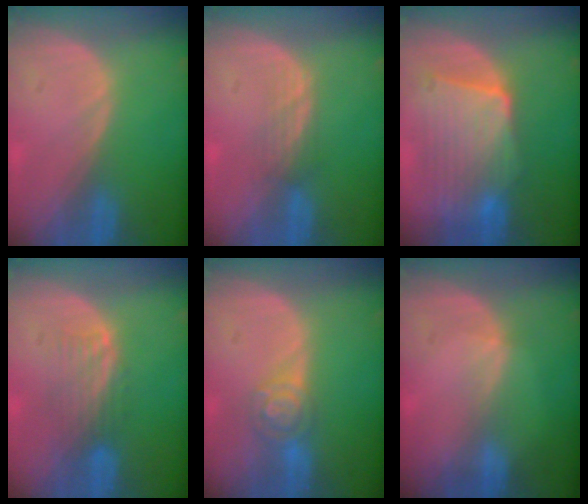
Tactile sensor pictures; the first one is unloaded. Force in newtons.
{"total": 2.5, "press": 2.3, "slide": 0.9}
{"total": 9.3, "press": 8.6, "slide": 3.4}
{"total": 4.6, "press": 4.0, "slide": 2.3}
{"total": 4.9, "press": 4.3, "slide": 2.5}
{"total": 1.3, "press": 0.9, "slide": 0.9}